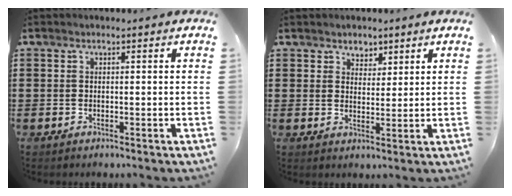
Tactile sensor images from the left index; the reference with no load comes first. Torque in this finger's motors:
{"motor_torque": [0.13, -0.09, 0.01, 0.02]}